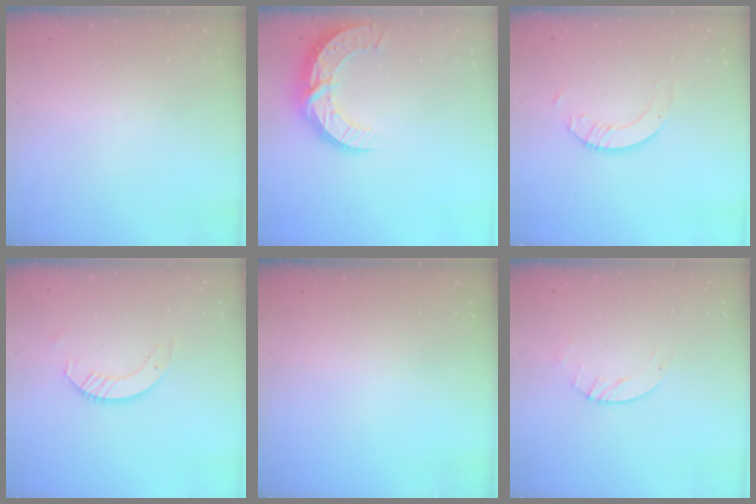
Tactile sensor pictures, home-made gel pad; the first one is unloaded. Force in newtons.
{"total": 10.2, "press": 10.2, "slide": 0.8}
{"total": 3.4, "press": 3.4, "slide": 0.0}
{"total": 5.4, "press": 5.4, "slide": 0.5}
{"total": 0.0}
{"total": 2.8, "press": 2.8, "slide": 0.4}